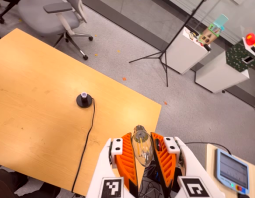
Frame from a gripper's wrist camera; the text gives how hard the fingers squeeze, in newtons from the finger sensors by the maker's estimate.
{"total": 14.0, "left": 15.0, "right": 13.0}